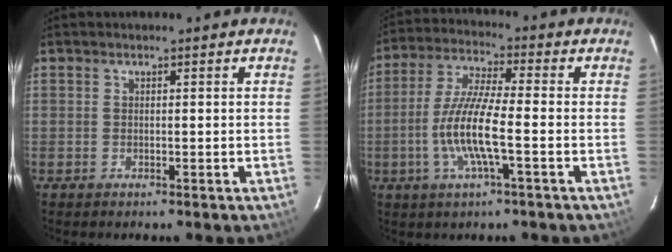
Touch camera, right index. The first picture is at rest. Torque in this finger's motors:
{"motor_torque": [1.86, -0.28, 0.90, 0.21]}